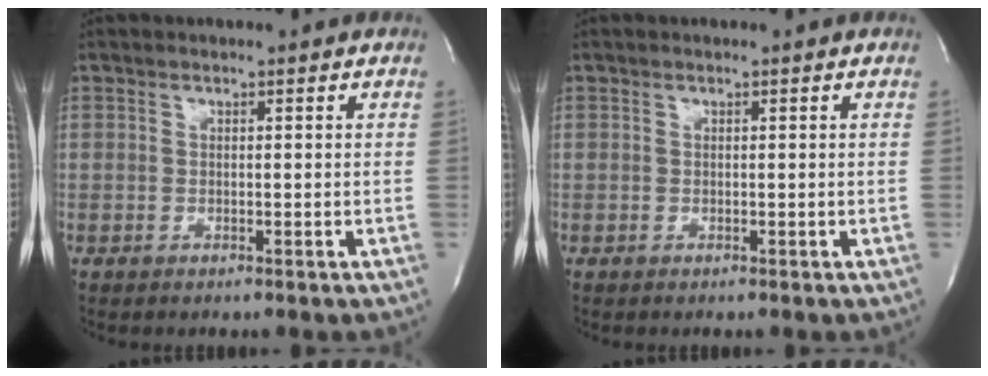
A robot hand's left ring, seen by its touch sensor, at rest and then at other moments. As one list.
[{"total": 0.0}]